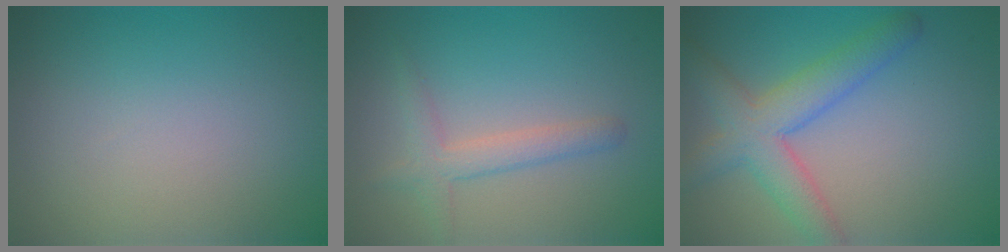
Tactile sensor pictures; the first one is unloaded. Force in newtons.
{"total": 2.5, "press": 2.5, "slide": 0.2}
{"total": 5.3, "press": 5.3, "slide": 0.2}